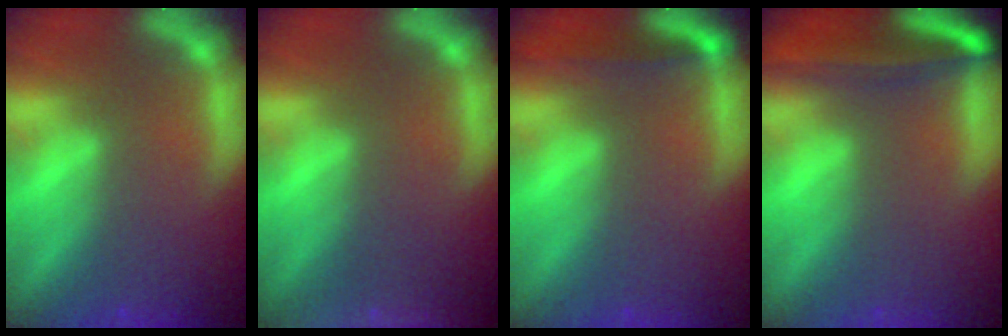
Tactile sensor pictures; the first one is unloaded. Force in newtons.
{"total": 7.5}
{"total": 3.0}
{"total": 7.6}